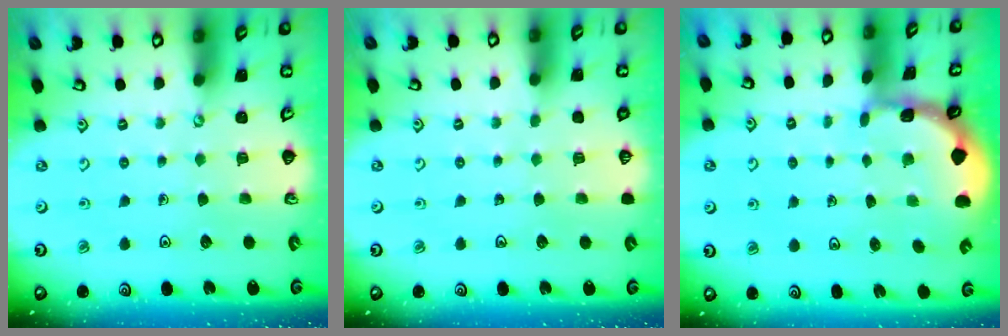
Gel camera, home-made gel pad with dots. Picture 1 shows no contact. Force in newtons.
{"total": 0.0}
{"total": 1.5, "press": 1.5, "slide": 0.1}